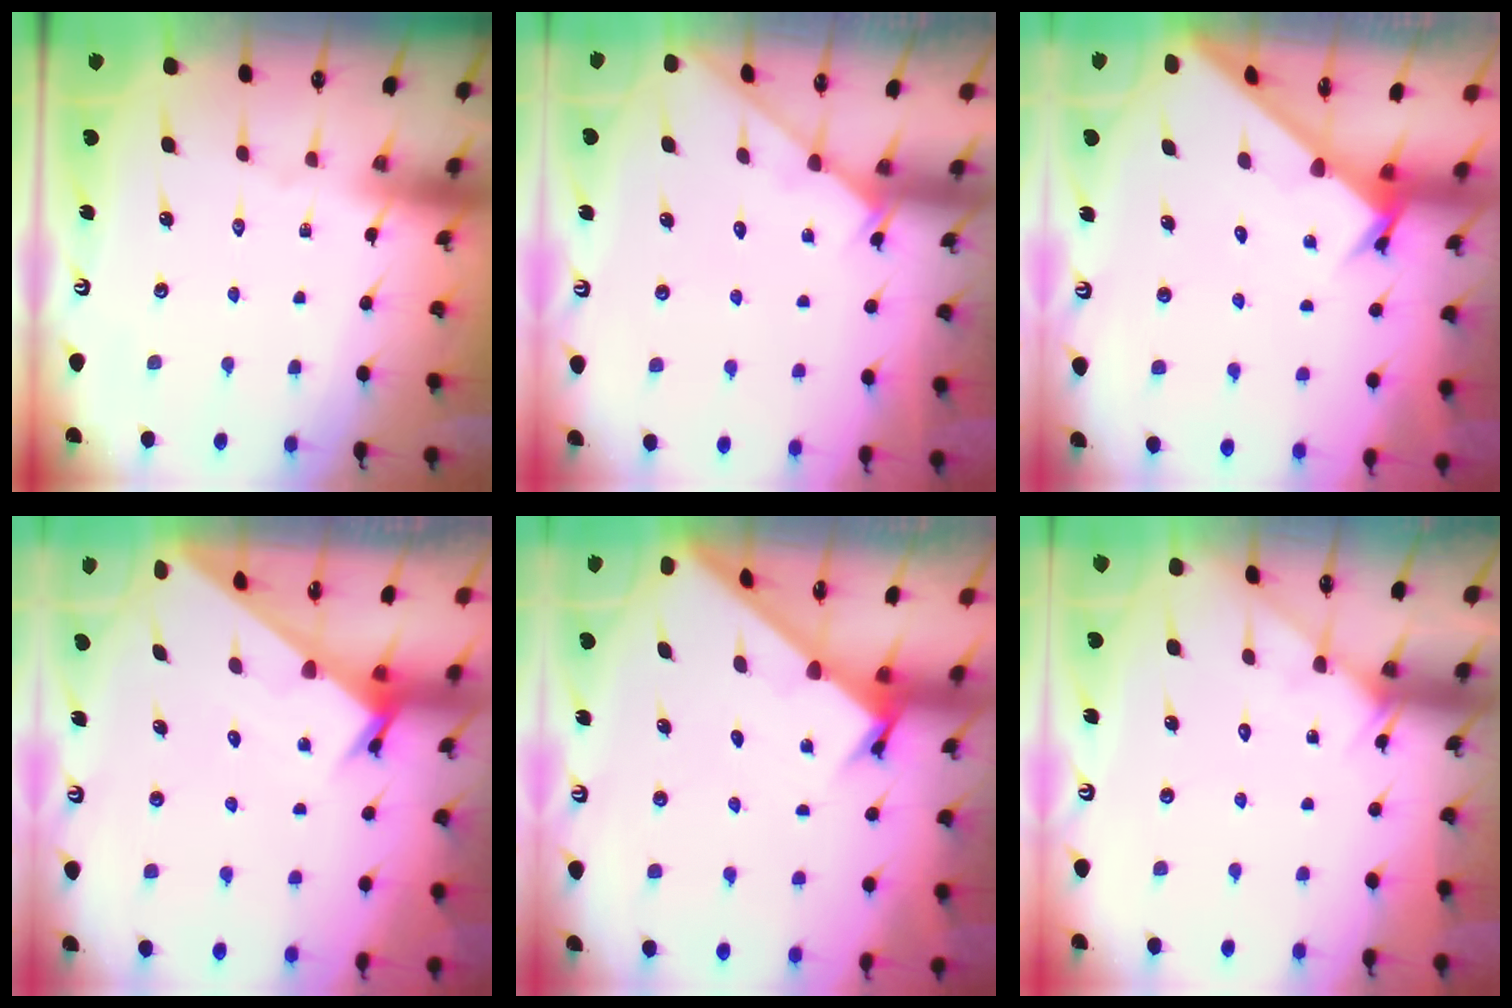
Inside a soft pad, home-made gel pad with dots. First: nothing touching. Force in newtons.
{"total": 2.3, "press": 2.3, "slide": 0.2}
{"total": 2.7, "press": 2.7, "slide": 0.2}
{"total": 2.3, "press": 2.3, "slide": 0.0}
{"total": 1.8, "press": 1.8, "slide": 0.2}
{"total": 3.6, "press": 3.6, "slide": 0.4}